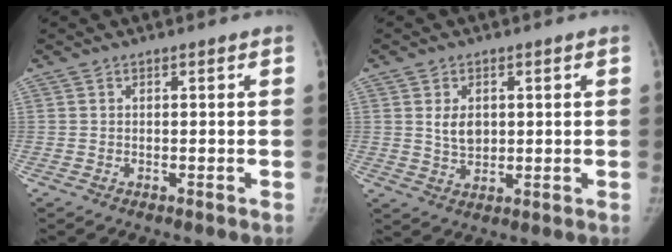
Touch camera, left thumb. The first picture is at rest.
{"total": 4.6, "force": [1.0, 3.2, 3.0], "torque": [-0.036, -0.009, 0.024]}